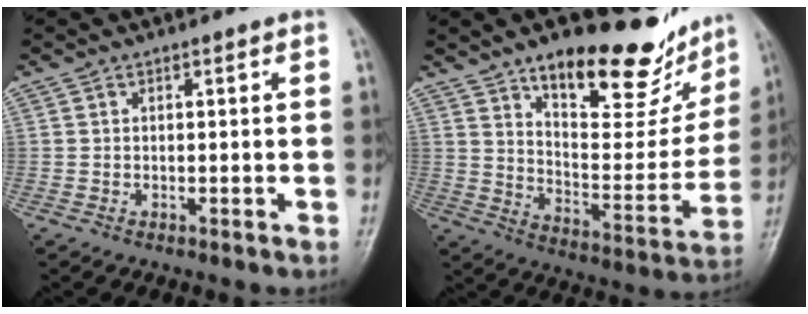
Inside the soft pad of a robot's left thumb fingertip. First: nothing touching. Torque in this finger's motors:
{"motor_torque": [1.17, 0.98, 1.42, -1.35, 0.09]}